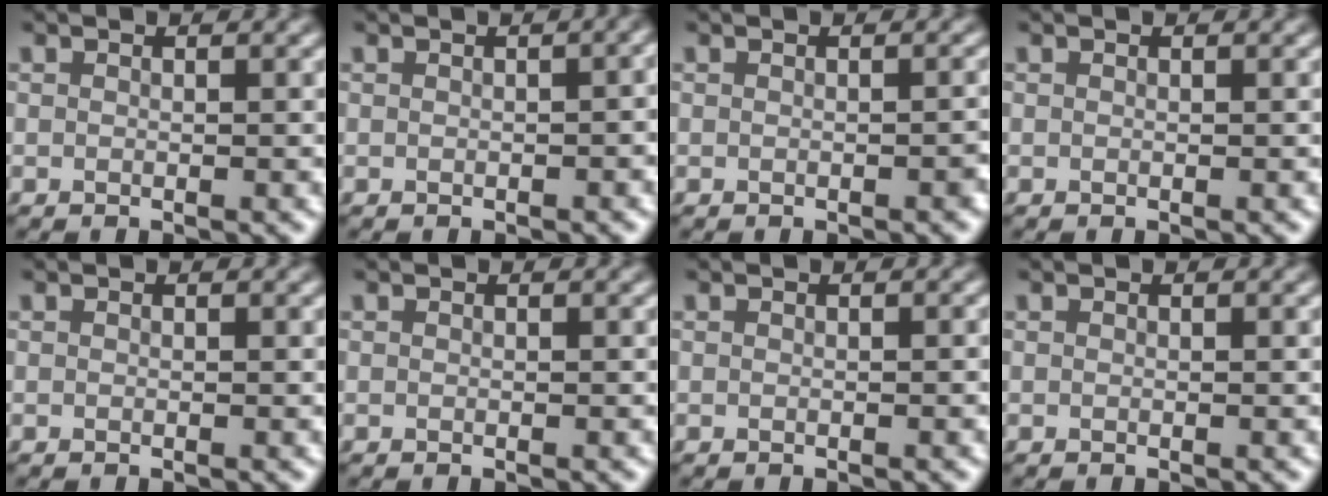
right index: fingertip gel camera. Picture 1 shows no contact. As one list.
[{"total": 1.4, "force": [-0.2, 0.6, 1.3], "torque": [-0.017, 0.004, -0.002]}, {"total": 0.6, "force": [-0.3, 0.3, 0.5], "torque": [-0.007, 0.002, -0.007]}, {"total": 0.0}, {"total": 0.0}, {"total": 0.0}, {"total": 0.0}, {"total": 0.0}]